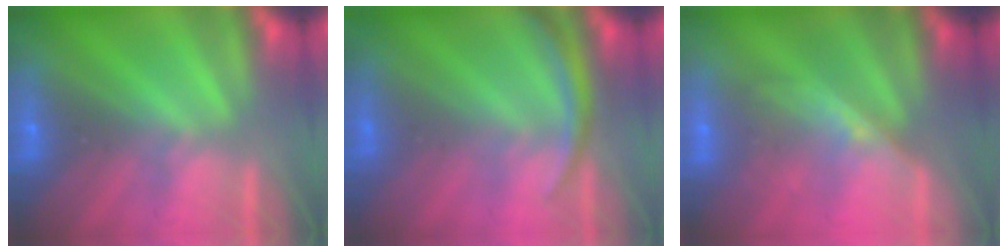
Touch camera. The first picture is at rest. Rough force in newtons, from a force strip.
{"total": 2.9}
{"total": 2.2}